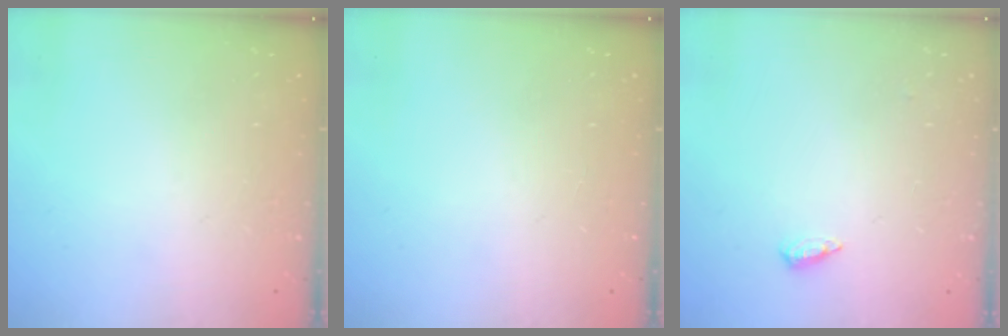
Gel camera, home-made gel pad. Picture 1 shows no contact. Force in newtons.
{"total": 0.0}
{"total": 3.9, "press": 3.8, "slide": 0.6}